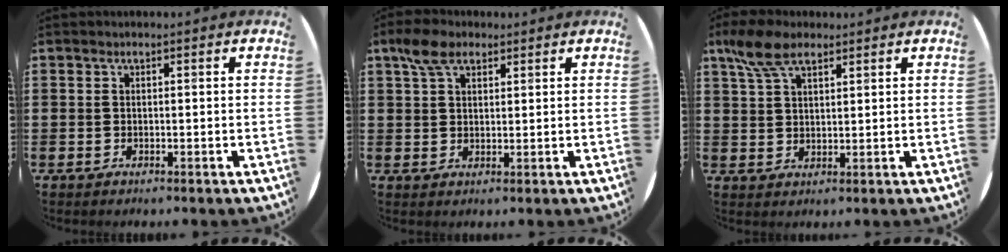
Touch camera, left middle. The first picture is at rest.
{"total": 4.4, "force": [3.0, 2.3, 2.3], "torque": [-0.044, 0.008, 0.053]}
{"total": 6.3, "force": [4.3, 2.8, 3.6], "torque": [-0.082, 0.004, 0.080]}